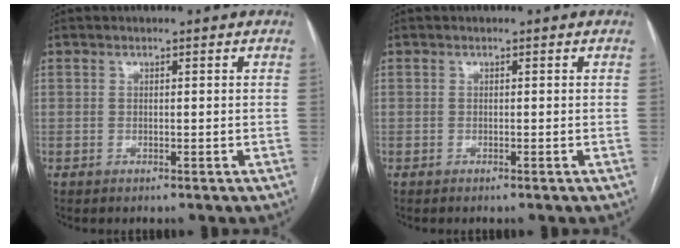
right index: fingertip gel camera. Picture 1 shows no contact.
{"total": 0.0}